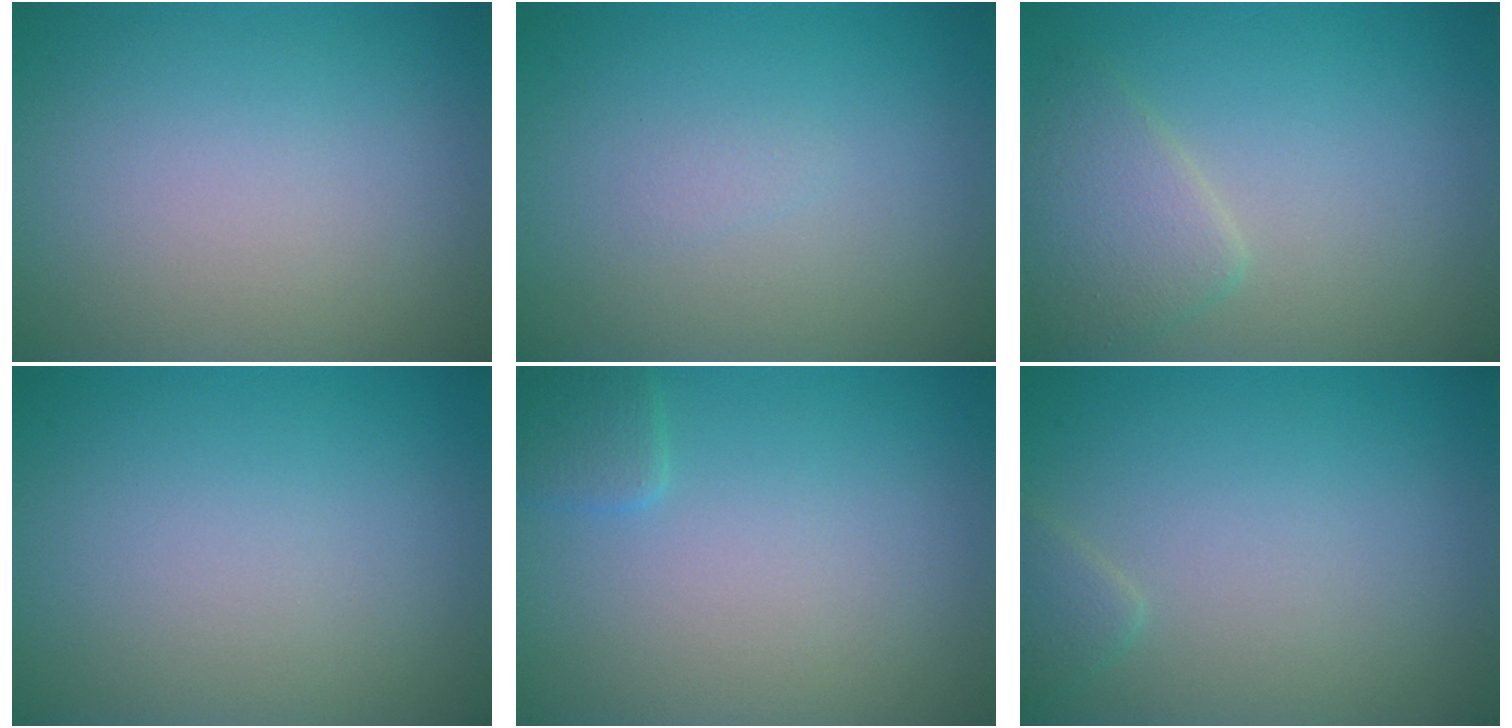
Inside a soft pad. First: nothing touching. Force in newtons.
{"total": 0.5, "press": 0.5, "slide": 0.1}
{"total": 2.9, "press": 2.9, "slide": 0.1}
{"total": 0.0}
{"total": 1.3, "press": 1.3, "slide": 0.1}
{"total": 1.1, "press": 1.1, "slide": 0.1}